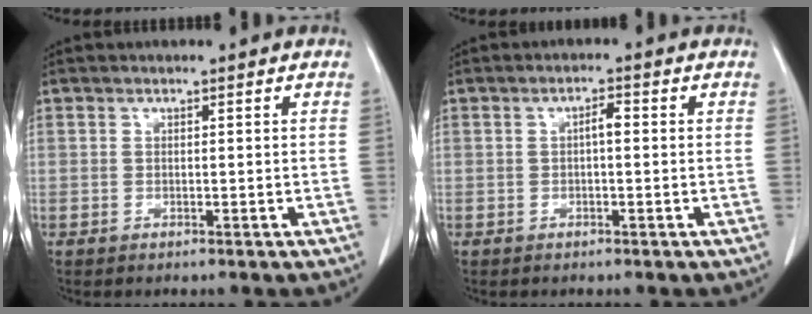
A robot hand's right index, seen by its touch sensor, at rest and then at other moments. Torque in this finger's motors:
{"motor_torque": [0.38, -0.22, 0.22, 0.05]}